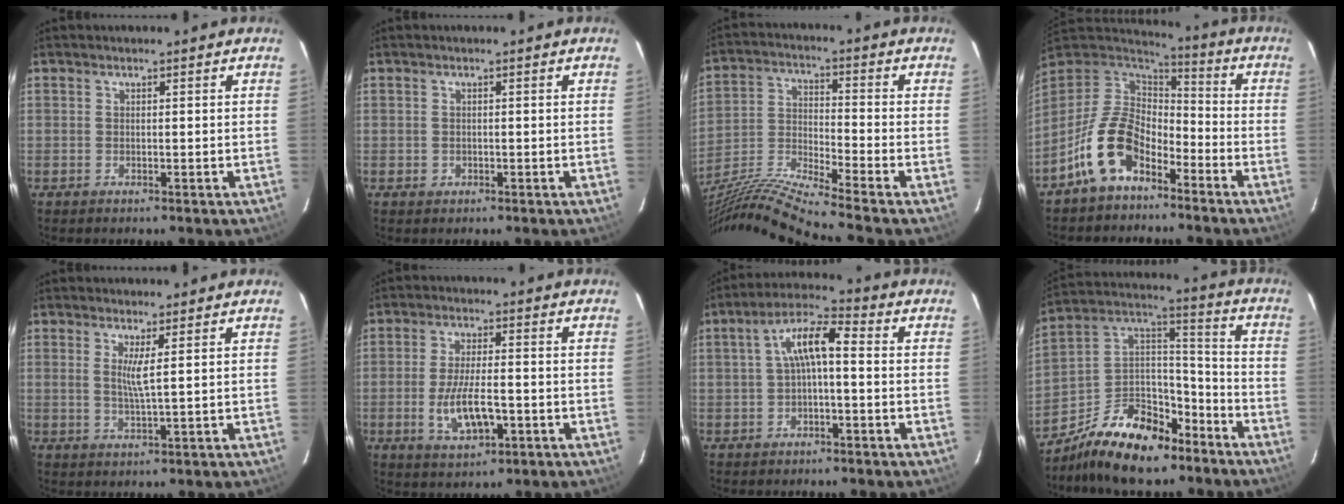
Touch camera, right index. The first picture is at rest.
{"total": 1.0, "force": [-0.3, 1.0, 0.2], "torque": [0.001, 0.002, -0.002]}
{"total": 17.8, "force": [-15.4, -2.1, 8.8], "torque": [-0.173, -0.048, -0.289]}
{"total": 13.0, "force": [-7.5, 7.4, 7.5], "torque": [-0.160, 0.015, -0.141]}
{"total": 3.1, "force": [1.0, -0.4, 2.9], "torque": [-0.056, -0.009, 0.016]}
{"total": 8.4, "force": [-2.5, 3.1, 7.4], "torque": [-0.148, -0.011, -0.038]}
{"total": 7.2, "force": [-0.3, 2.1, 6.8], "torque": [-0.137, 0.025, -0.004]}
{"total": 18.7, "force": [-12.9, 9.2, 10.0], "torque": [-0.205, 0.045, -0.210]}